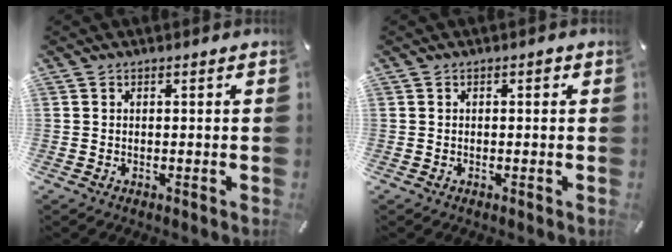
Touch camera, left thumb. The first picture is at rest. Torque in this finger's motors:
{"motor_torque": [0.12, 0.26, 0.07, -0.14, 0.00]}